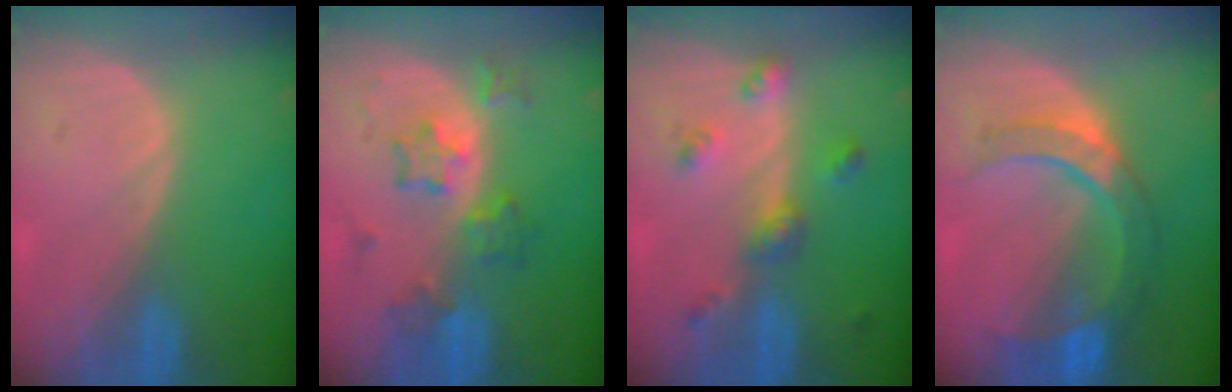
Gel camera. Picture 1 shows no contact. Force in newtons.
{"total": 5.9, "press": 5.9, "slide": 0.3}
{"total": 4.8, "press": 4.6, "slide": 1.5}
{"total": 8.2, "press": 7.9, "slide": 2.1}